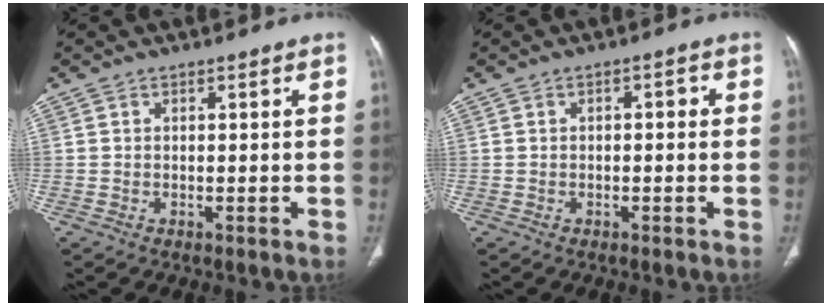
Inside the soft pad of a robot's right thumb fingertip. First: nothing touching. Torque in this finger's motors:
{"motor_torque": [-0.26, 0.03, 0.13, 0.36, -0.01]}